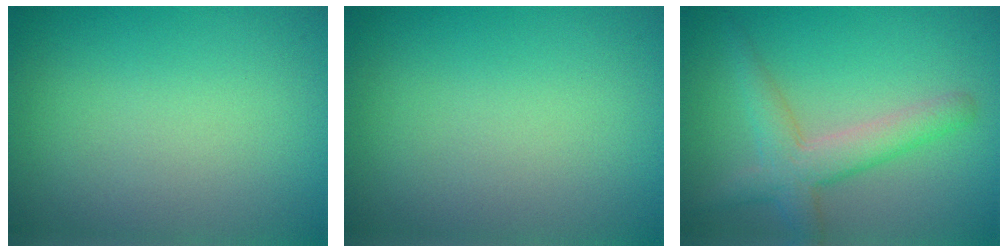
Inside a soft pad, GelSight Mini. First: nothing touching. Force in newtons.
{"total": 0.0}
{"total": 4.0, "press": 4.0, "slide": 0.3}